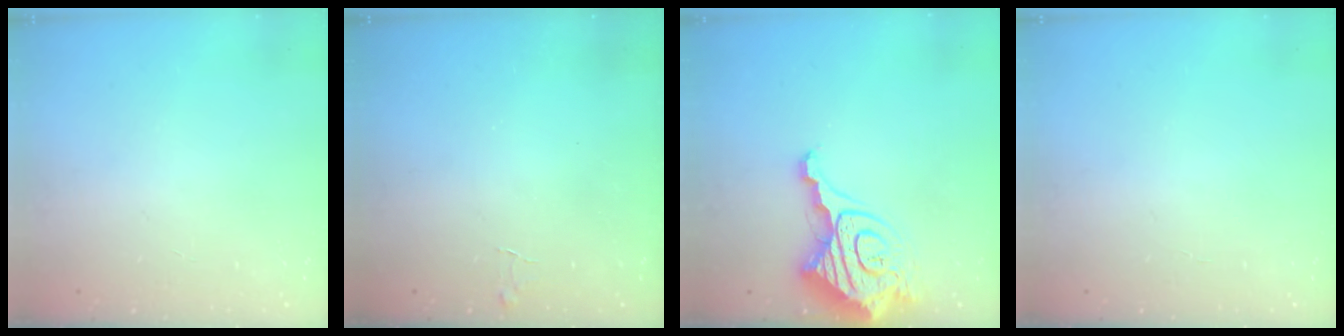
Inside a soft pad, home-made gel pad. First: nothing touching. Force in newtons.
{"total": 3.5, "press": 3.4, "slide": 0.3}
{"total": 16.6, "press": 16.5, "slide": 1.9}
{"total": 1.9, "press": 1.9, "slide": 0.2}